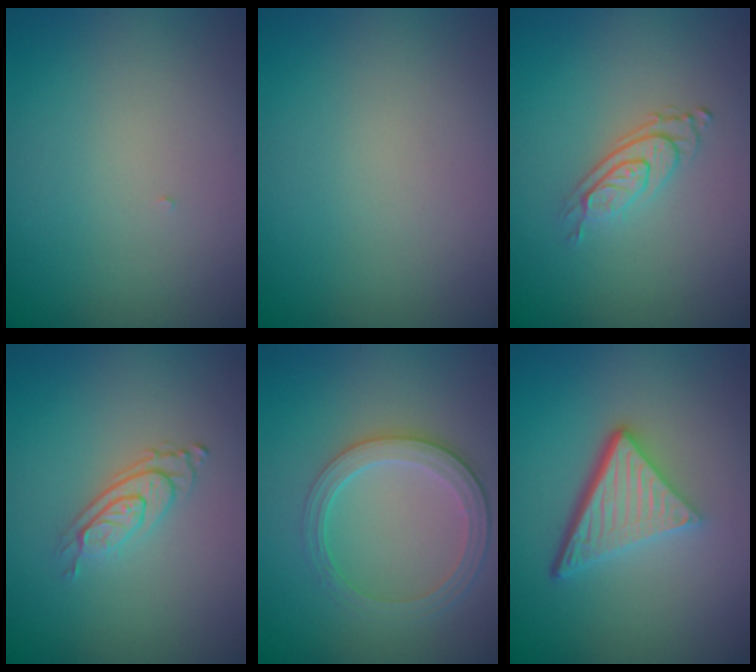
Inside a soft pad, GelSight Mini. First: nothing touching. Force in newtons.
{"total": 0.0}
{"total": 2.8, "press": 2.0, "slide": 2.0}
{"total": 2.8, "press": 2.0, "slide": 2.0}
{"total": 3.7, "press": 2.9, "slide": 2.4}
{"total": 5.4, "press": 3.6, "slide": 4.0}